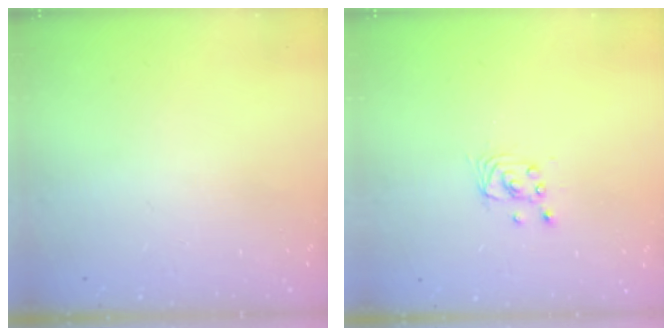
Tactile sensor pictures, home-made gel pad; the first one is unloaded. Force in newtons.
{"total": 2.5, "press": 2.5, "slide": 0.1}